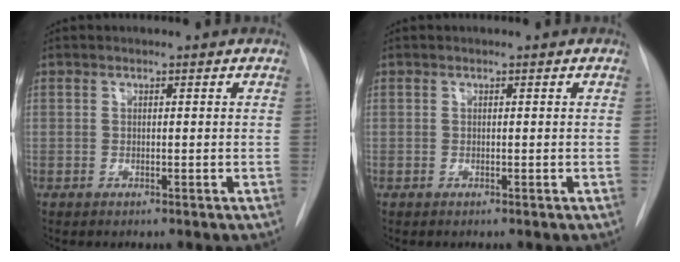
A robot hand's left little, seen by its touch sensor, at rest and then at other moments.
{"total": 0.0}